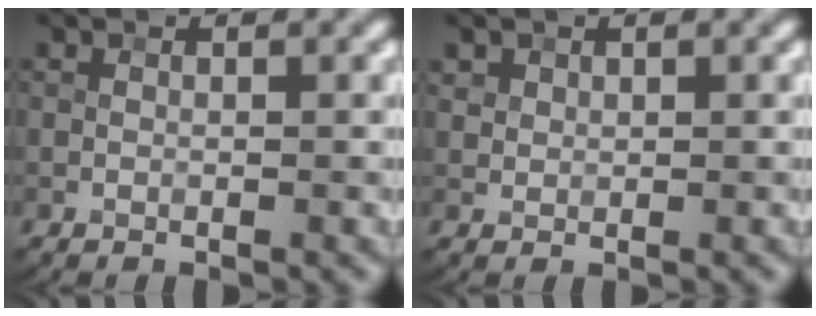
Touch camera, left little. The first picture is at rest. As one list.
[{"total": 0.9, "force": [0.5, 0.8, 0.1], "torque": [0.001, -0.002, 0.013]}]